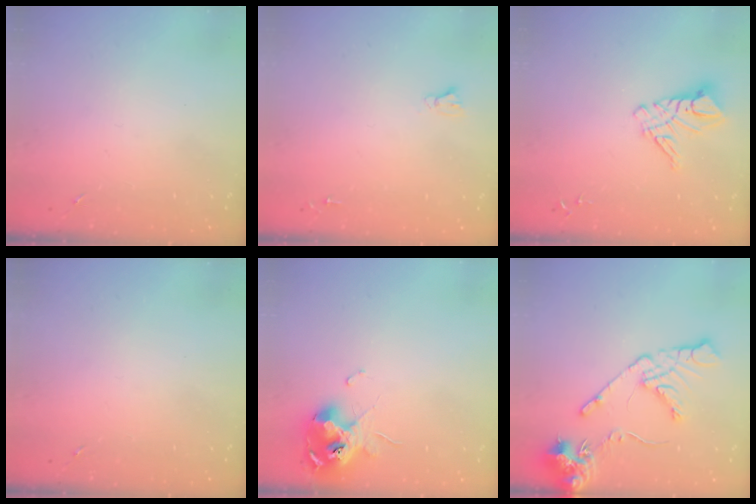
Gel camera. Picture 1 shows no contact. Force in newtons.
{"total": 2.5, "press": 2.5, "slide": 0.2}
{"total": 10.9, "press": 10.8, "slide": 1.1}
{"total": 0.0}
{"total": 11.4, "press": 11.3, "slide": 1.0}
{"total": 13.0, "press": 12.9, "slide": 1.7}